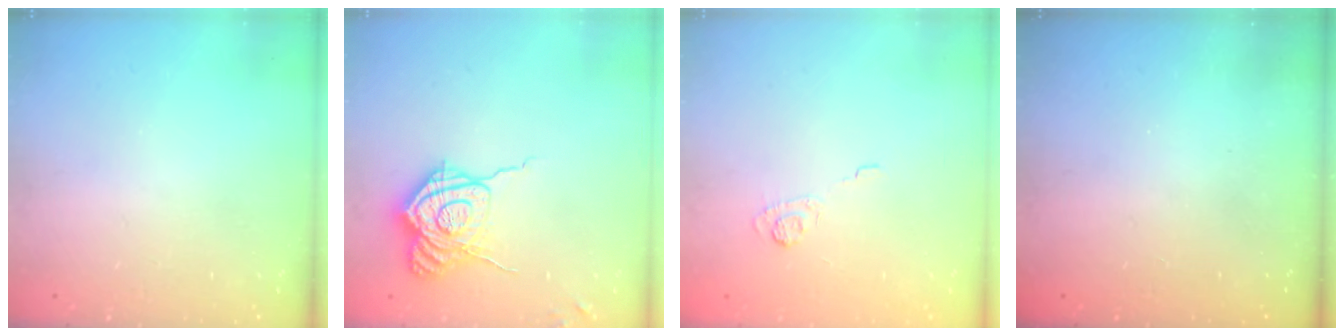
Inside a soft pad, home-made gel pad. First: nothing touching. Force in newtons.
{"total": 16.2, "press": 16.2, "slide": 0.5}
{"total": 3.6, "press": 3.3, "slide": 1.5}
{"total": 2.3, "press": 2.2, "slide": 0.8}